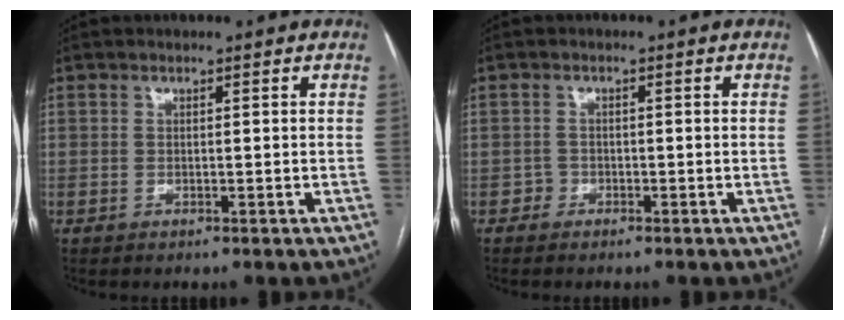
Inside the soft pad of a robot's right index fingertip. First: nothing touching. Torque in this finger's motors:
{"motor_torque": [-0.21, 0.12, -0.56, -0.21]}